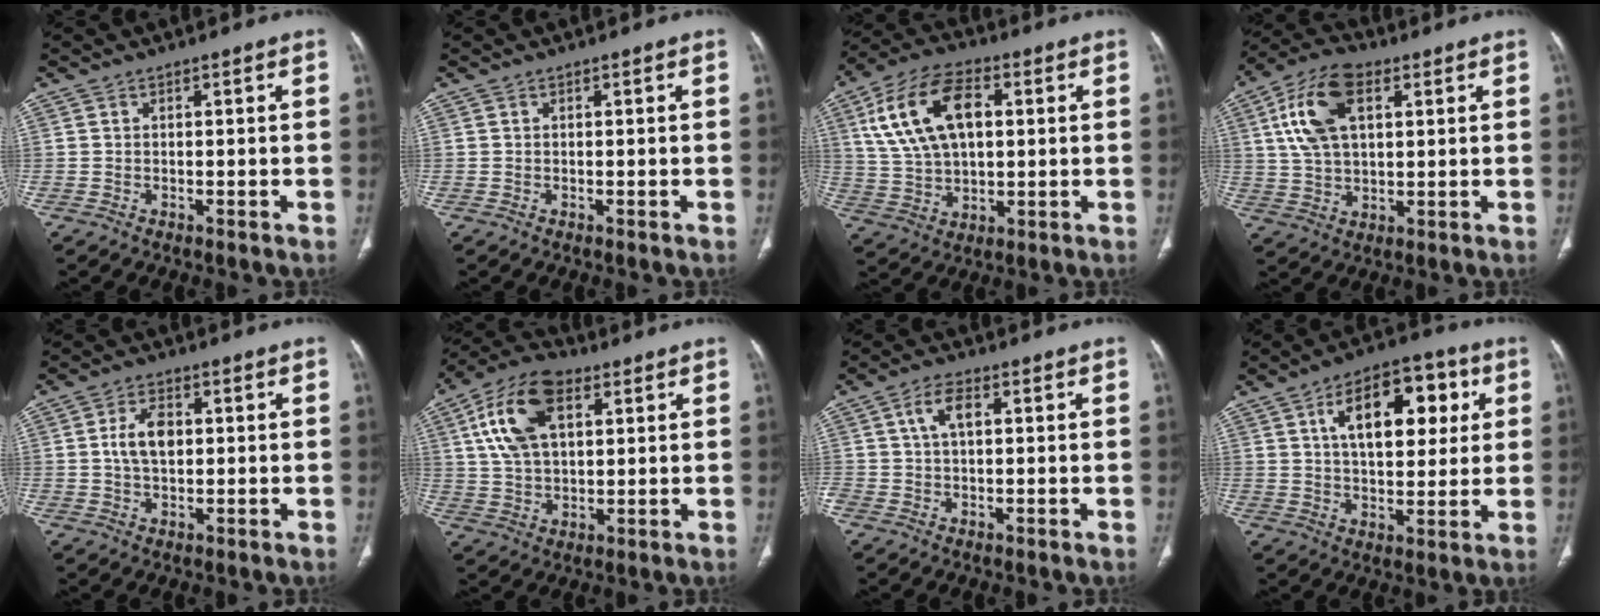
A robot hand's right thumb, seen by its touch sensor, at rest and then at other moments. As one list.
[{"total": 0.0}, {"total": 17.0, "force": [4.7, 9.8, 13.1], "torque": [-0.236, 0.009, 0.089]}, {"total": 13.8, "force": [4.6, 7.6, 10.5], "torque": [-0.203, 0.008, 0.088]}, {"total": 5.9, "force": [0.7, 3.5, 4.7], "torque": [-0.086, 0.005, 0.010]}, {"total": 15.0, "force": [5.3, 8.5, 11.2], "torque": [-0.209, 0.007, 0.098]}, {"total": 4.8, "force": [1.2, 2.6, 3.9], "torque": [-0.078, 0.013, 0.022]}, {"total": 16.2, "force": [5.2, 8.7, 12.6], "torque": [-0.155, 0.004, 0.080]}]